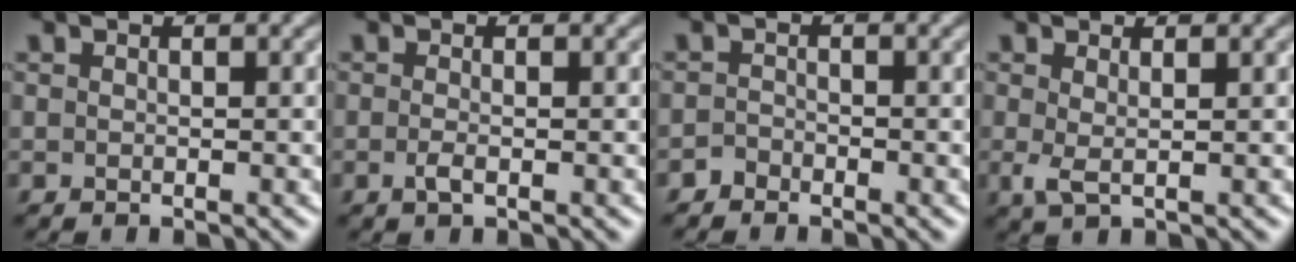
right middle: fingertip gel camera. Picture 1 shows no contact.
{"total": 1.0, "force": [-0.4, 0.2, 0.9], "torque": [-0.023, -0.001, -0.010]}
{"total": 1.1, "force": [-1.0, 0.5, 0.1], "torque": [0.000, 0.006, -0.020]}
{"total": 1.6, "force": [0.3, 0.4, 1.5], "torque": [-0.036, 0.001, 0.007]}